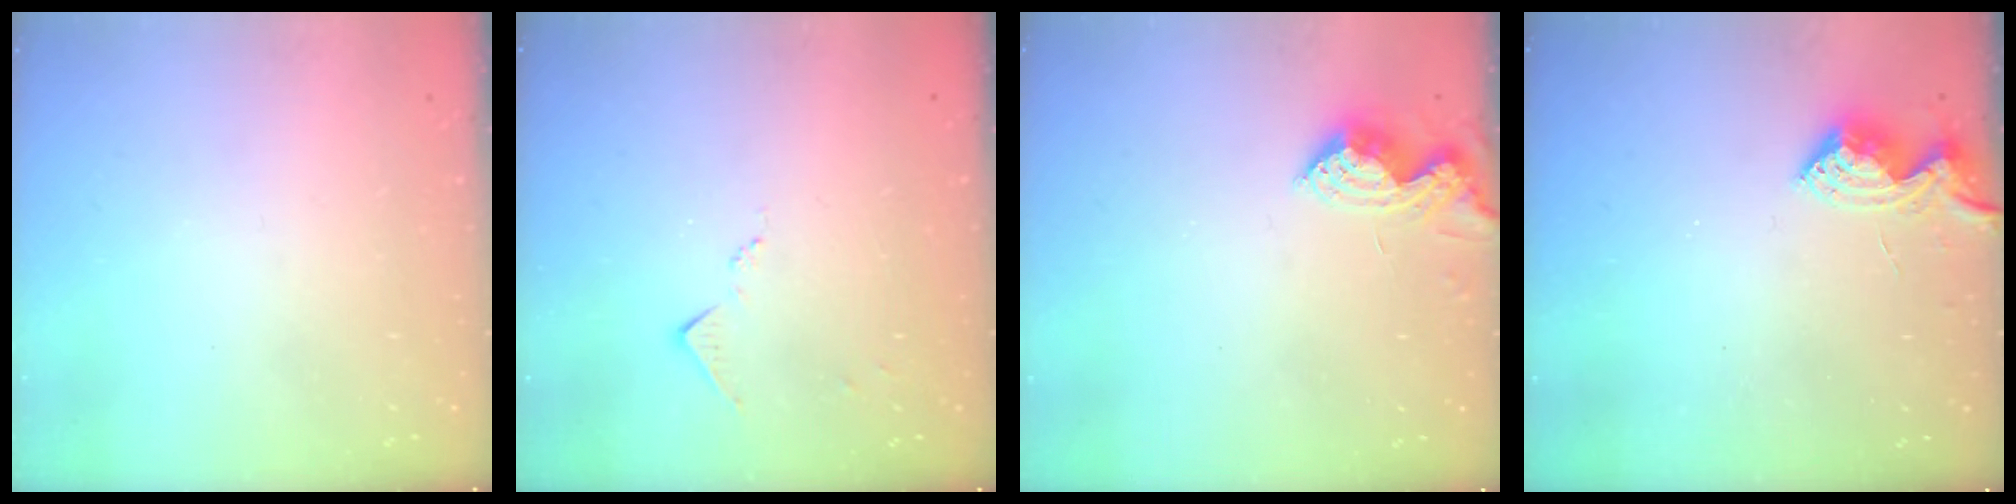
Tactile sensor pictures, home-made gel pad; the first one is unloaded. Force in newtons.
{"total": 6.1, "press": 6.1, "slide": 0.7}
{"total": 7.6, "press": 7.6, "slide": 0.6}
{"total": 8.3, "press": 8.2, "slide": 0.8}